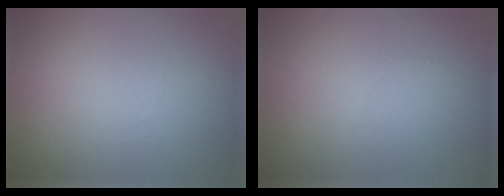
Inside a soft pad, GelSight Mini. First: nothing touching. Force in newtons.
{"total": 0.0}